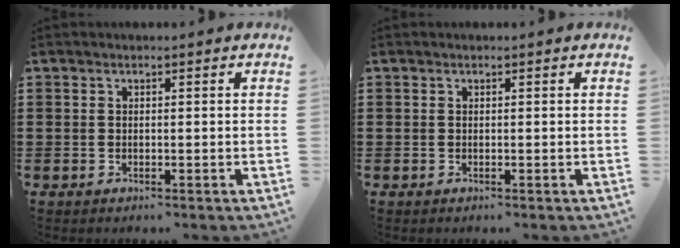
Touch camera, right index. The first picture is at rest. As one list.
[{"total": 0.0}]